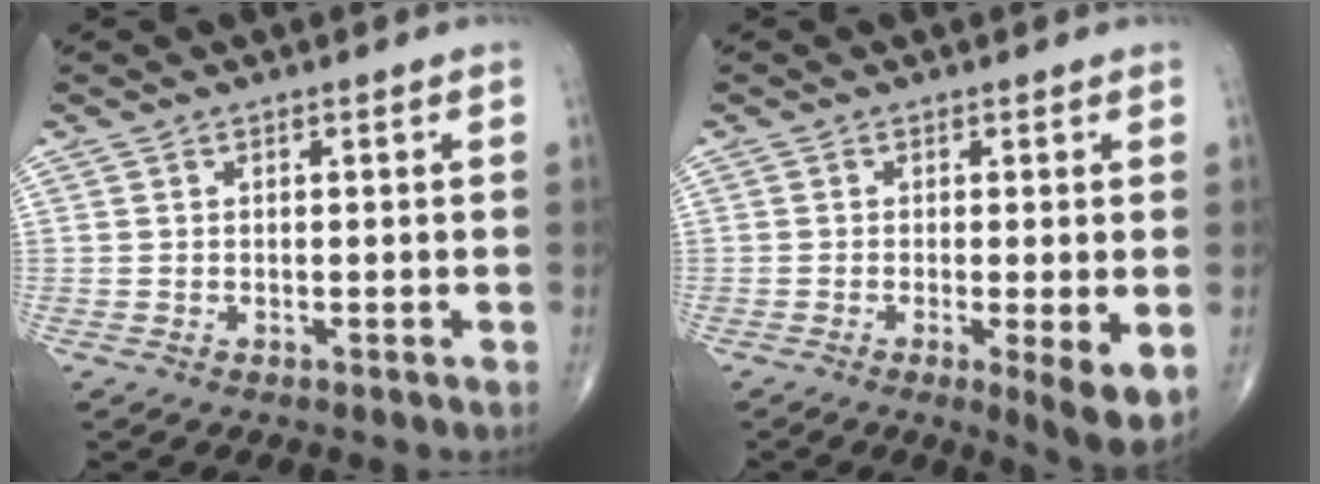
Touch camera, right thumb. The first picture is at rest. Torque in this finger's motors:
{"motor_torque": [-0.11, 0.34, 0.02, 0.01, 0.01]}